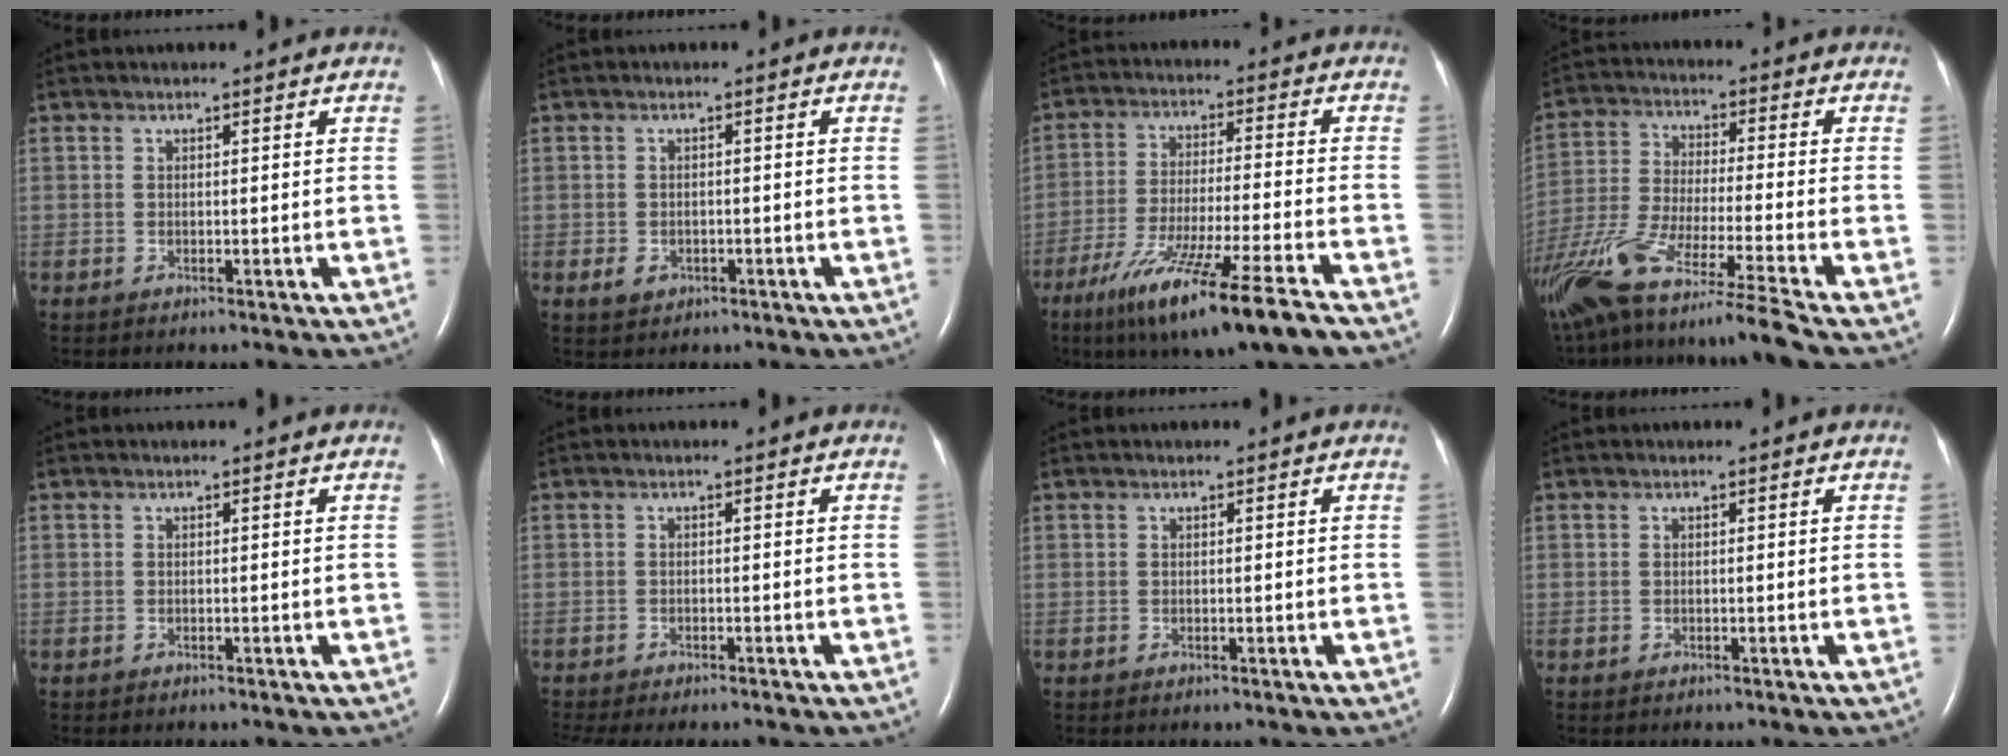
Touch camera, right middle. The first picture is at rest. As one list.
[{"total": 2.2, "force": [-0.9, 1.7, 1.0], "torque": [-0.017, 0.002, -0.005]}, {"total": 15.5, "force": [-10.2, -0.4, 11.7], "torque": [-0.211, -0.050, -0.177]}, {"total": 21.2, "force": [-17.4, -1.9, 11.9], "torque": [-0.251, -0.059, -0.314]}, {"total": 0.0}, {"total": 8.1, "force": [-7.0, 2.0, 3.5], "torque": [-0.056, -0.003, -0.098]}, {"total": 0.0}, {"total": 0.0}]